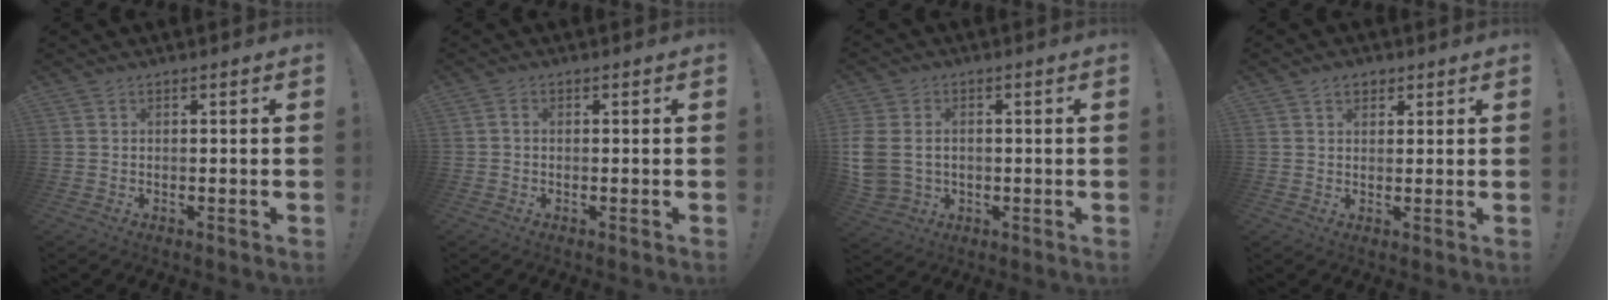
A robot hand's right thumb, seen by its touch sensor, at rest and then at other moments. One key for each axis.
{"total": 0.7, "fx": -0.4, "fy": 0.4, "fz": 0.4, "tx": -0.010, "ty": 0.003, "tz": -0.007}
{"total": 9.8, "fx": 0.6, "fy": 8.1, "fz": 5.6, "tx": -0.112, "ty": -0.006, "tz": 0.014}
{"total": 3.5, "fx": 2.0, "fy": 2.4, "fz": 1.6, "tx": -0.016, "ty": -0.007, "tz": 0.034}